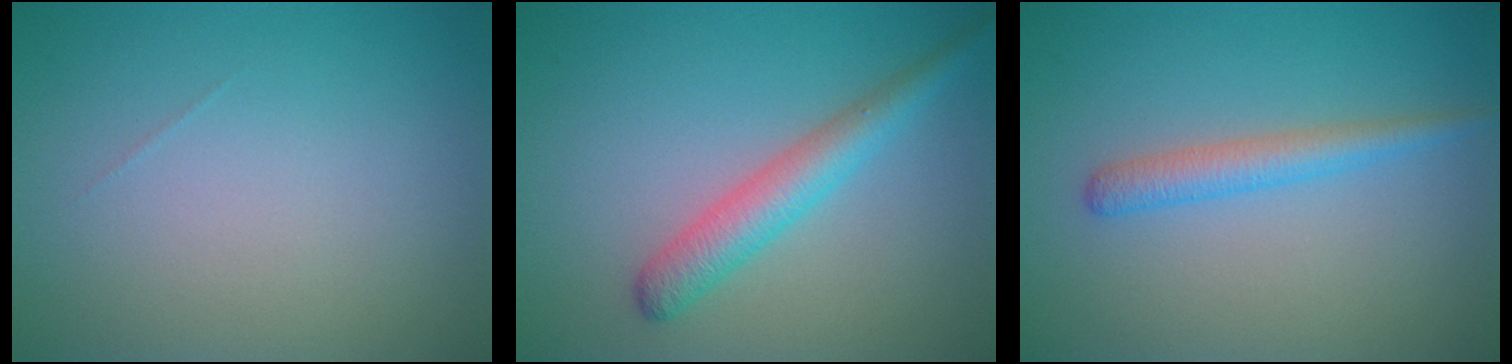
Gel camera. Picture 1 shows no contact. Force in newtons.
{"total": 2.8, "press": 2.8, "slide": 0.2}
{"total": 2.4, "press": 2.4, "slide": 0.2}